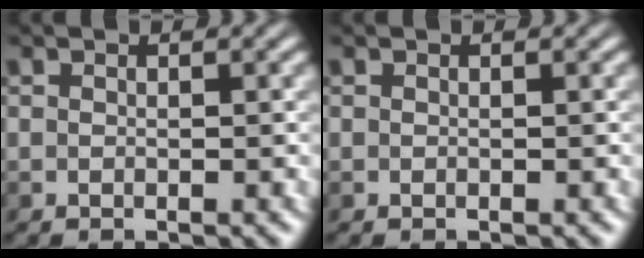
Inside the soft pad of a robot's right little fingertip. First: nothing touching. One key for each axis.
{"total": 0.0}